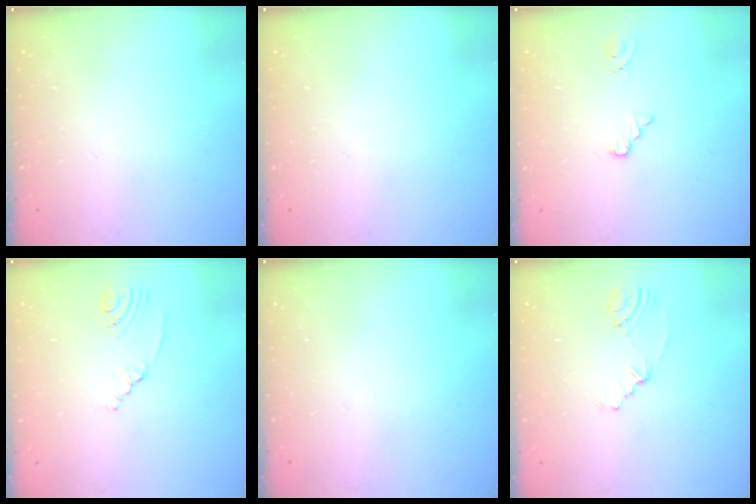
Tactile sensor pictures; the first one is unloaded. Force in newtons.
{"total": 0.0}
{"total": 1.1, "press": 1.1, "slide": 0.2}
{"total": 2.4, "press": 2.0, "slide": 1.3}
{"total": 0.0}
{"total": 4.5, "press": 1.8, "slide": 4.1}